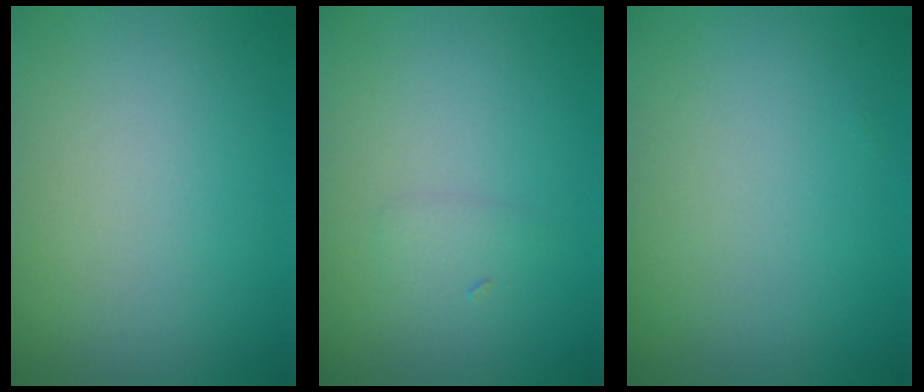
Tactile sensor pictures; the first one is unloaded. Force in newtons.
{"total": 0.8, "press": 0.8, "slide": 0.1}
{"total": 0.0}